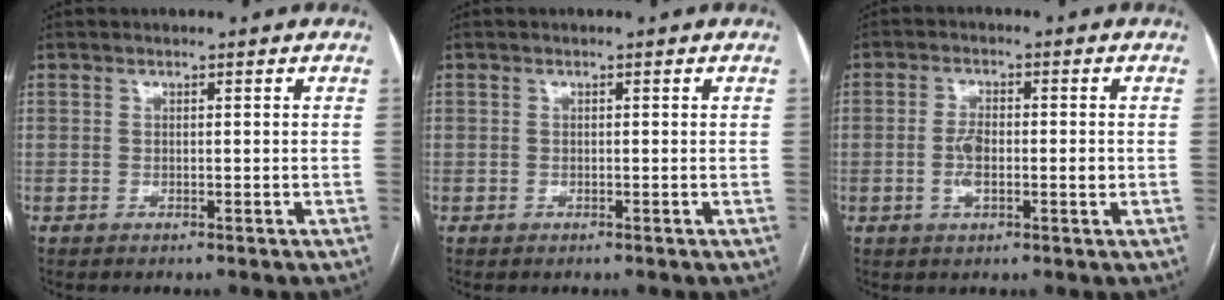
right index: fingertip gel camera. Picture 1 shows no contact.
{"total": 0.0}
{"total": 4.8, "force": [-0.6, 1.8, 4.4], "torque": [-0.092, 0.006, -0.010]}